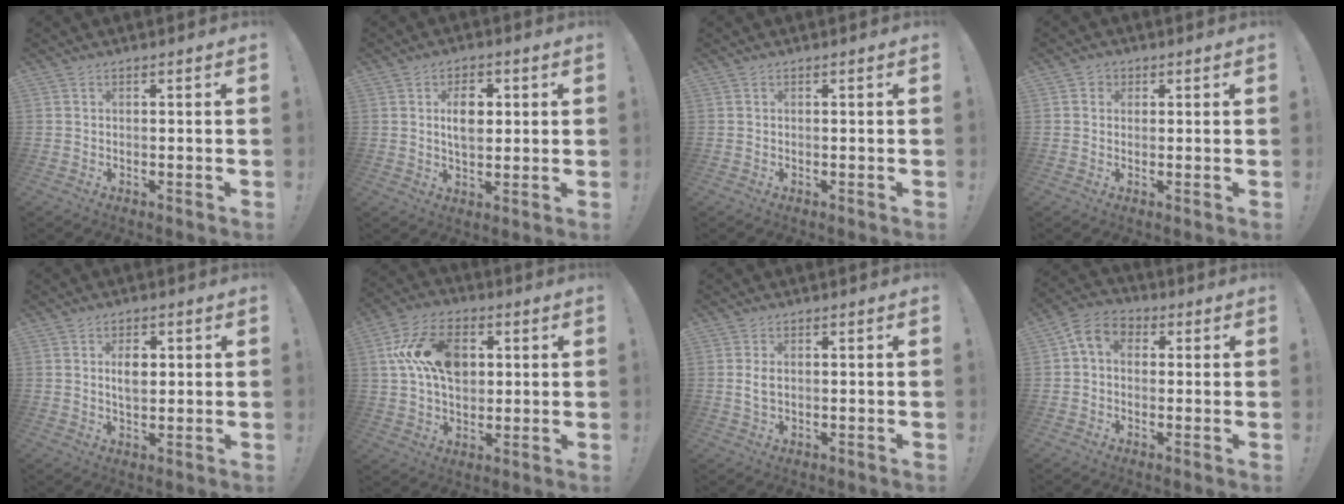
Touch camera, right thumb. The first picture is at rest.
{"total": 7.5, "force": [1.6, 5.1, 5.3], "torque": [-0.077, 0.004, 0.024]}
{"total": 0.0}
{"total": 2.2, "force": [0.5, 2.1, 0.6], "torque": [-0.009, 0.001, 0.009]}
{"total": 5.1, "force": [1.0, 3.4, 3.7], "torque": [-0.053, 0.001, 0.013]}
{"total": 17.3, "force": [3.7, 12.0, 11.9], "torque": [-0.200, 0.004, 0.070]}
{"total": 2.6, "force": [0.5, 1.5, 2.1], "torque": [-0.034, 0.002, 0.008]}
{"total": 7.3, "force": [1.5, 5.4, 4.6], "torque": [-0.084, 0.003, 0.031]}